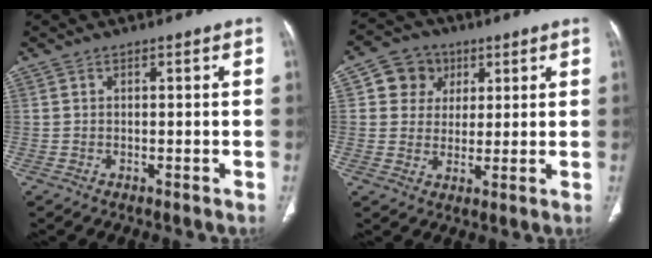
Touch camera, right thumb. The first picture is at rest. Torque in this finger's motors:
{"motor_torque": [0.11, 1.28, 0.19, -0.50, 0.01]}